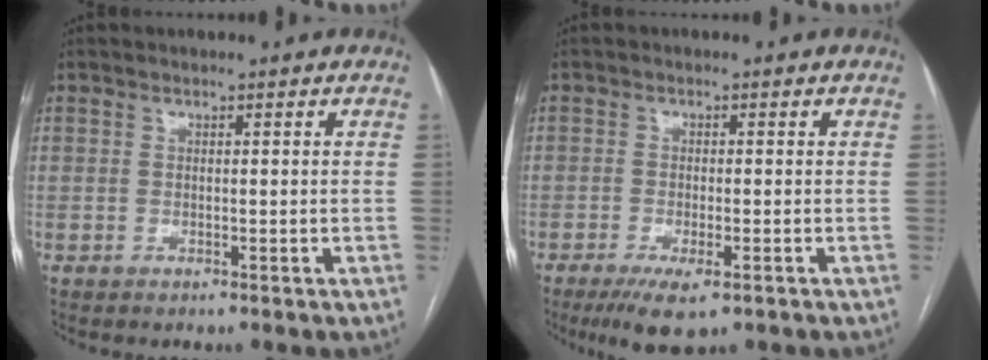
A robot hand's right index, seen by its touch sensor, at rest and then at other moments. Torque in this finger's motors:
{"motor_torque": [0.89, -0.44, 0.26, 0.07]}